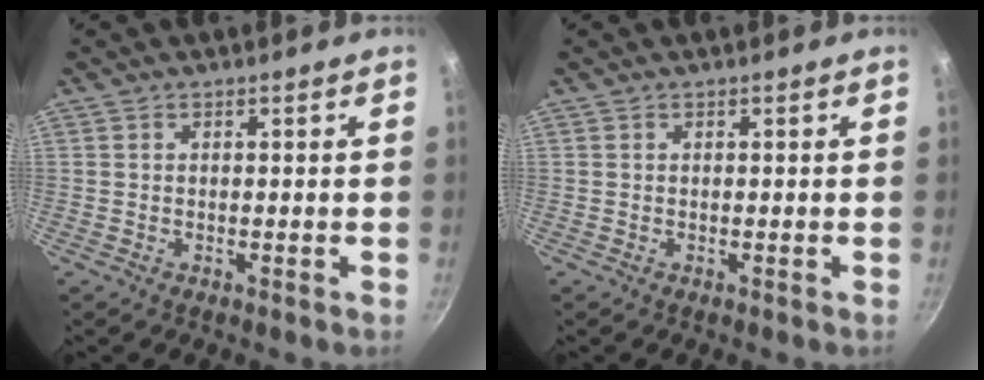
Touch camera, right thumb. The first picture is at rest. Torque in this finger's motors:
{"motor_torque": [0.00, 0.00, 0.03, -0.01, 0.00]}